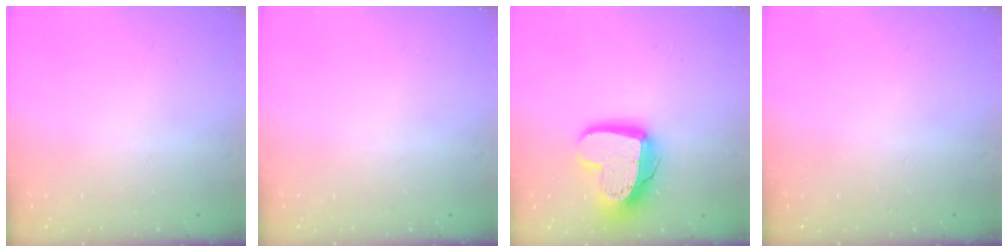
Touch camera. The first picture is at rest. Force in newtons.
{"total": 0.0}
{"total": 16.5, "press": 16.5, "slide": 1.4}
{"total": 0.0}